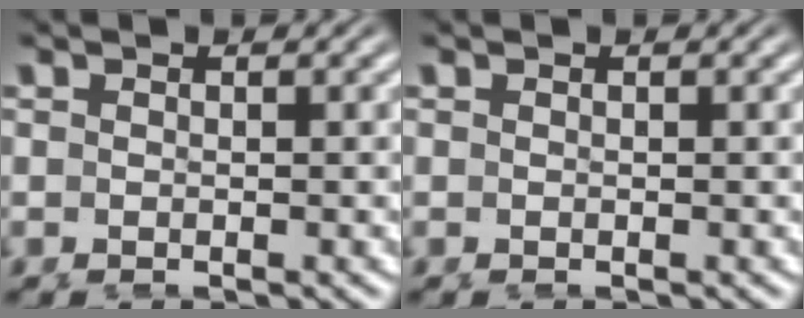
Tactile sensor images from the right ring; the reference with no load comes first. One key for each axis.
{"total": 0.0}